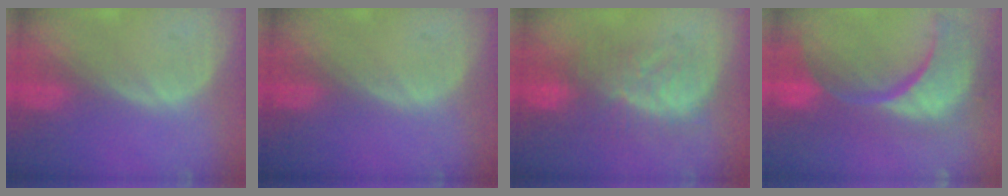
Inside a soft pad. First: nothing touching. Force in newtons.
{"total": 0.0}
{"total": 8.7, "press": 8.4, "slide": 2.2}
{"total": 15.4, "press": 12.1, "slide": 9.6}